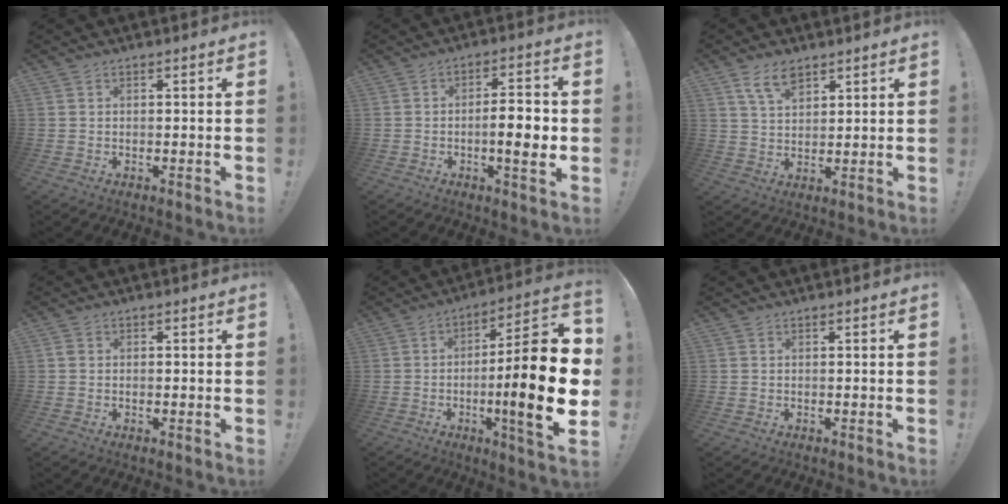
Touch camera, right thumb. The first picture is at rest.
{"total": 9.3, "force": [-1.9, 2.1, 8.9], "torque": [-0.130, 0.003, -0.038]}
{"total": 7.4, "force": [4.9, 3.7, 4.1], "torque": [-0.078, -0.016, 0.092]}
{"total": 0.8, "force": [-0.3, 0.6, 0.3], "torque": [-0.010, 0.007, -0.004]}
{"total": 23.2, "force": [-4.1, 3.5, 22.6], "torque": [-0.361, 0.011, -0.068]}
{"total": 0.0}